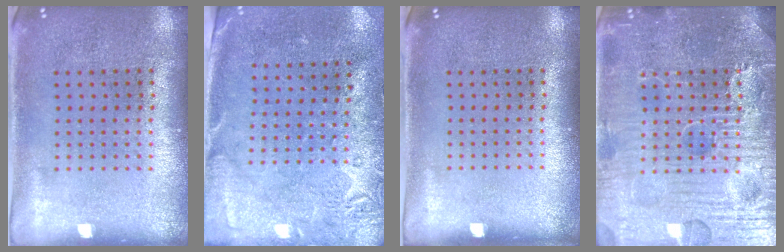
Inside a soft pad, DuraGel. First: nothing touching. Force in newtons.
{"total": 2.7, "press": 2.2, "slide": 1.7}
{"total": 0.0}
{"total": 6.4, "press": 6.3, "slide": 0.7}